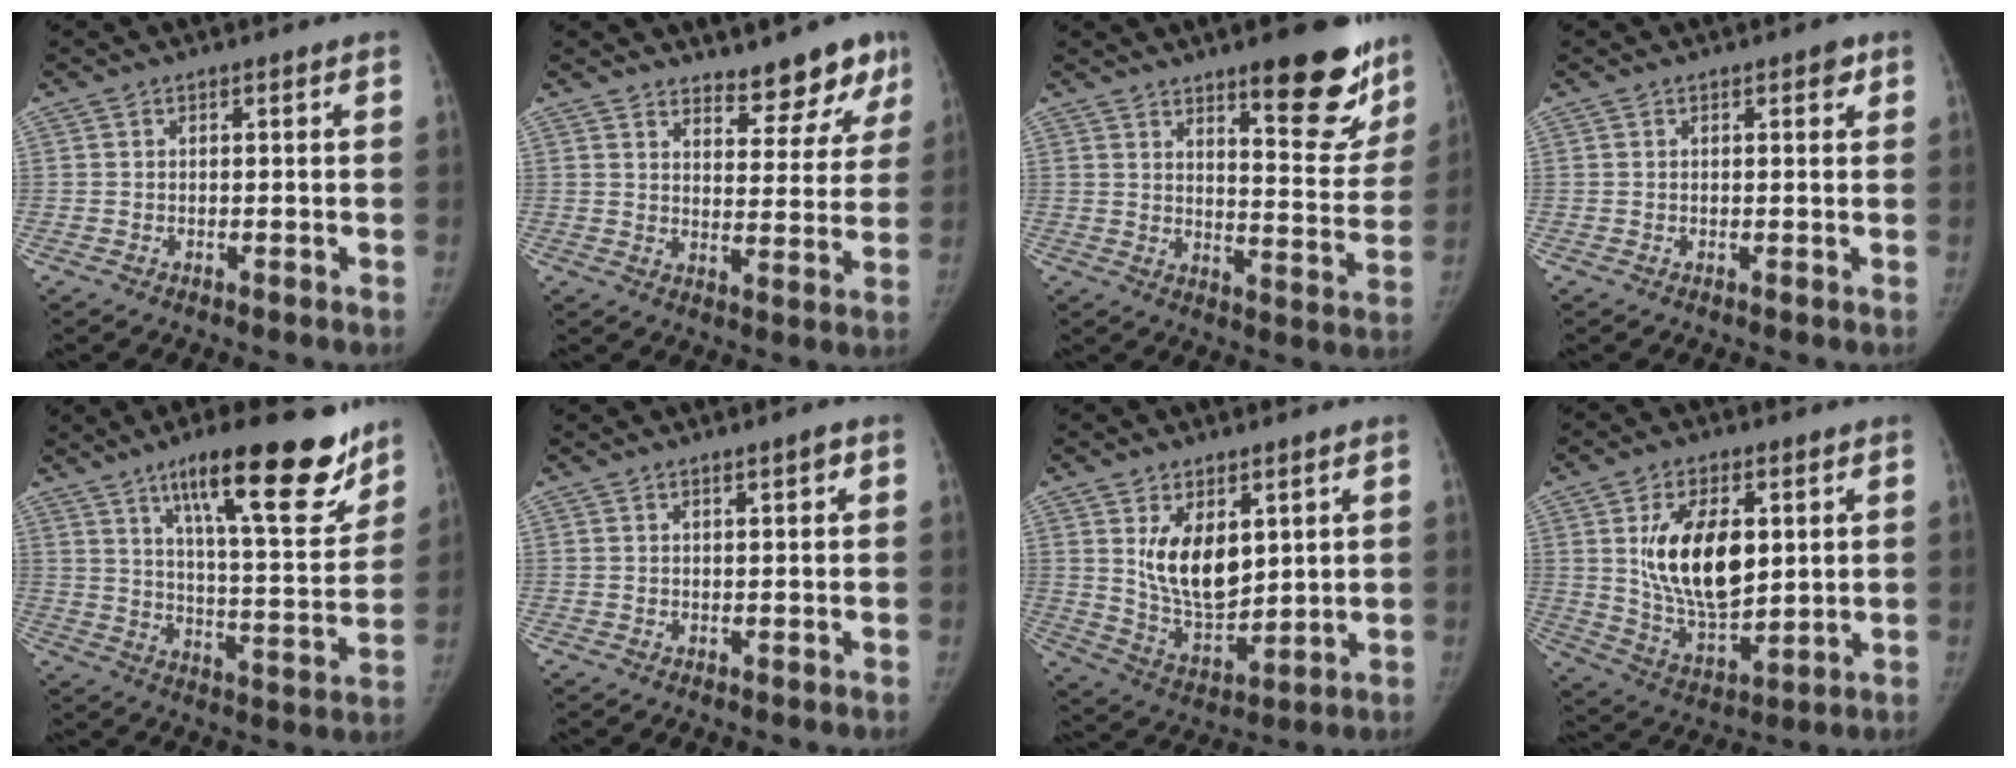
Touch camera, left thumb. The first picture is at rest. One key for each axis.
{"total": 9.7, "fx": 8.2, "fy": 3.6, "fz": 3.8, "tx": -0.009, "ty": -0.059, "tz": 0.106}
{"total": 16.4, "fx": 11.0, "fy": 4.8, "fz": 11.2, "tx": -0.091, "ty": -0.081, "tz": 0.154}
{"total": 1.6, "fx": 0.8, "fy": 0.8, "fz": 1.1, "tx": -0.006, "ty": -0.001, "tz": 0.008}
{"total": 23.4, "fx": 14.9, "fy": 6.0, "fz": 17.0, "tx": -0.209, "ty": -0.068, "tz": 0.228}
{"total": 1.5, "fx": 0.9, "fy": 0.2, "fz": 1.2, "tx": -0.017, "ty": -0.004, "tz": 0.014}
{"total": 12.0, "fx": 4.0, "fy": 6.8, "fz": 9.1, "tx": -0.124, "ty": -0.035, "tz": 0.091}
{"total": 16.4, "fx": 3.7, "fy": 9.1, "fz": 13.2, "tx": -0.201, "ty": -0.027, "tz": 0.079}